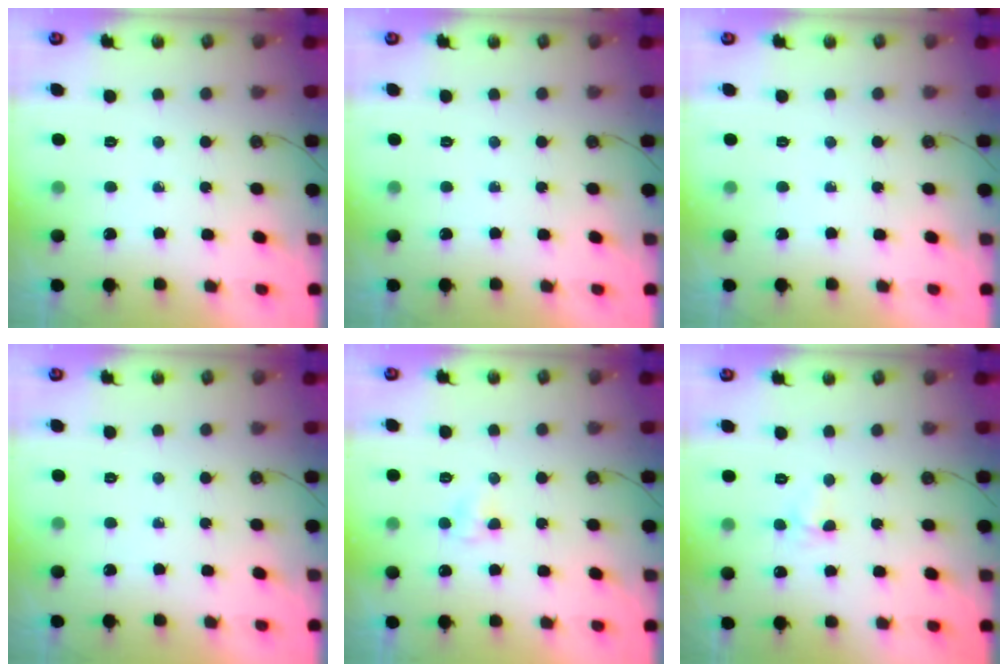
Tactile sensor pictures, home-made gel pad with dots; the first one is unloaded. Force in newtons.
{"total": 0.0}
{"total": 0.0}
{"total": 0.0}
{"total": 3.8, "press": 3.8, "slide": 0.3}
{"total": 3.8, "press": 3.8, "slide": 0.5}